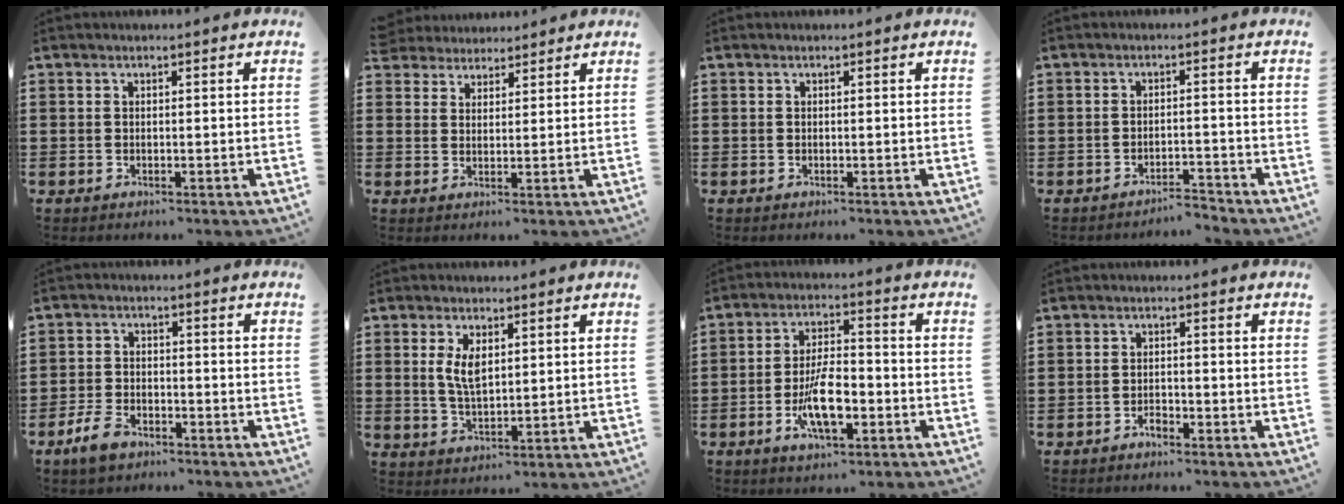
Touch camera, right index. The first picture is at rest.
{"total": 3.2, "force": [2.8, 1.3, -0.6], "torque": [0.000, 0.004, 0.056]}
{"total": 0.0}
{"total": 2.9, "force": [-2.9, 0.1, 0.3], "torque": [-0.010, 0.001, -0.061]}
{"total": 4.5, "force": [-3.3, 2.2, 2.2], "torque": [-0.052, 0.009, -0.066]}
{"total": 4.6, "force": [1.3, 2.1, 3.9], "torque": [-0.083, 0.006, 0.021]}
{"total": 9.0, "force": [-3.1, 3.6, 7.6], "torque": [-0.156, -0.005, -0.057]}
{"total": 1.6, "force": [-1.3, 0.6, 0.6], "torque": [-0.015, -0.001, -0.027]}